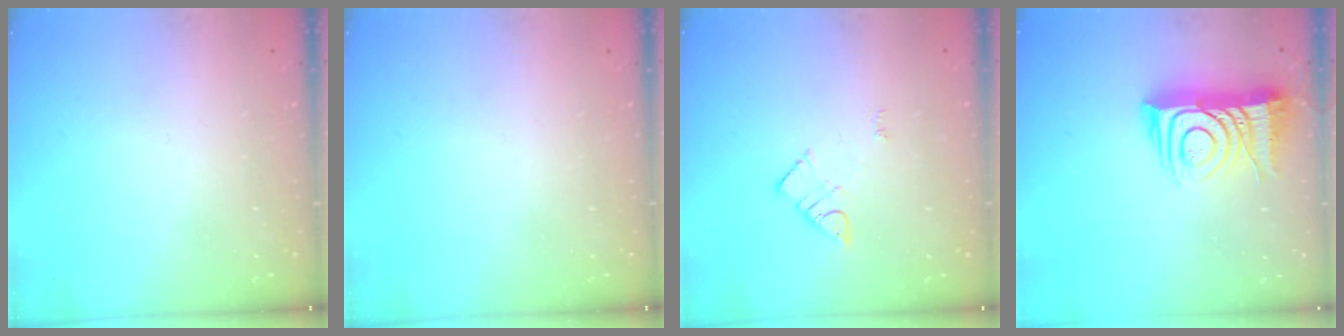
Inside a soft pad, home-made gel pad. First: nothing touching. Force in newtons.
{"total": 0.0}
{"total": 3.6, "press": 3.6, "slide": 0.4}
{"total": 12.9, "press": 12.8, "slide": 1.1}